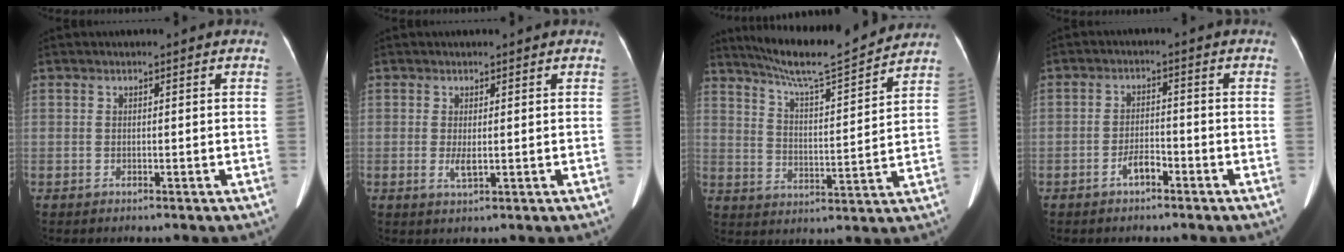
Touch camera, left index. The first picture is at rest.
{"total": 2.8, "force": [0.4, 0.7, 2.7], "torque": [-0.052, -0.004, 0.013]}
{"total": 14.8, "force": [13.6, -0.3, 5.7], "torque": [-0.105, 0.000, 0.210]}
{"total": 2.8, "force": [-1.8, 1.0, 1.9], "torque": [-0.034, 0.003, -0.034]}